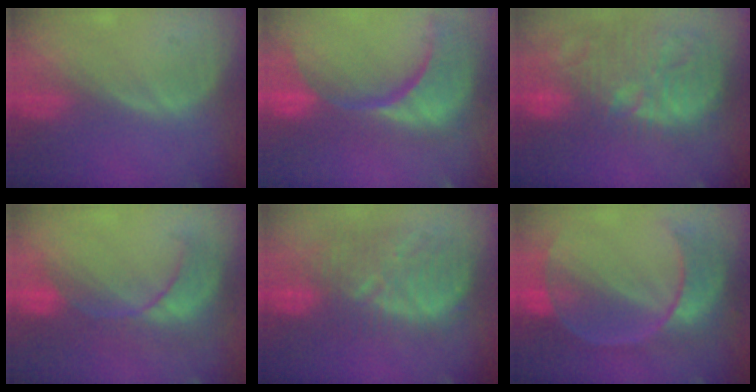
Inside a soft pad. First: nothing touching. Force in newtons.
{"total": 15.4, "press": 12.1, "slide": 9.6}
{"total": 15.3, "press": 13.3, "slide": 7.5}
{"total": 8.1, "press": 8.0, "slide": 0.8}
{"total": 11.4, "press": 11.0, "slide": 3.3}
{"total": 8.8, "press": 8.3, "slide": 2.8}